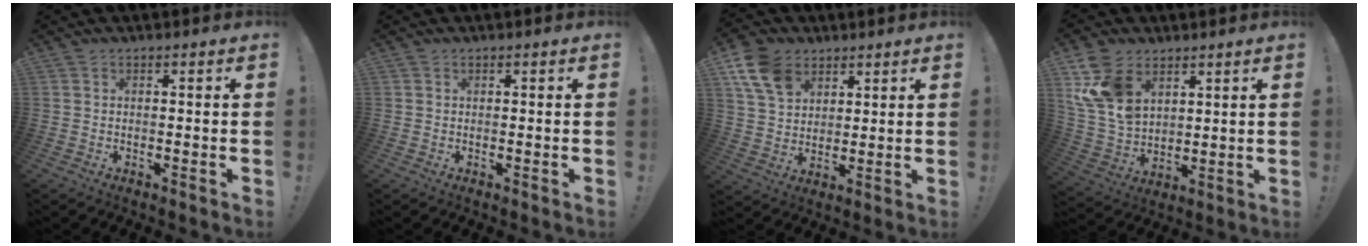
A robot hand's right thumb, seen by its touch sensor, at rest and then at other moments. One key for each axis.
{"total": 0.0}
{"total": 12.6, "fx": 6.6, "fy": 8.7, "fz": 6.1, "tx": -0.102, "ty": -0.024, "tz": 0.133}
{"total": 14.5, "fx": 6.7, "fy": 10.1, "fz": 8.0, "tx": -0.159, "ty": -0.035, "tz": 0.133}